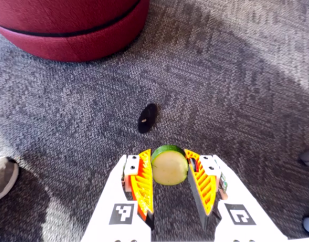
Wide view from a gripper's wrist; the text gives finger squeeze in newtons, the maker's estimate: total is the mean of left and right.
{"total": 9.6, "left": 9.6, "right": 9.6}